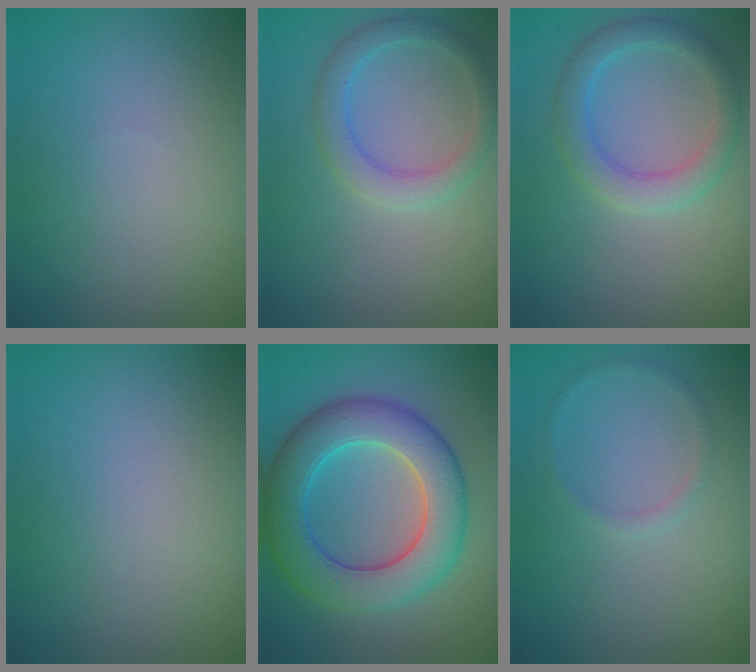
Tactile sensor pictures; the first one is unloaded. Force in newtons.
{"total": 2.9, "press": 2.9, "slide": 0.1}
{"total": 3.4, "press": 3.4, "slide": 0.2}
{"total": 0.0}
{"total": 8.8, "press": 8.8, "slide": 0.4}
{"total": 1.0, "press": 0.9, "slide": 0.2}